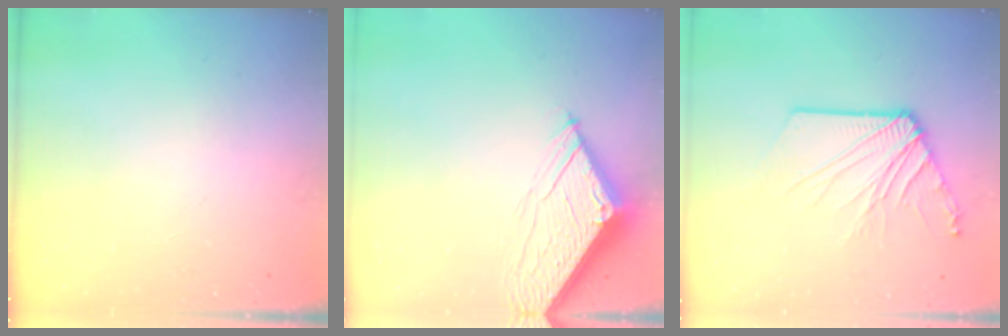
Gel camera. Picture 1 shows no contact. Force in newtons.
{"total": 6.6, "press": 6.6, "slide": 0.7}
{"total": 11.5, "press": 11.5, "slide": 0.8}